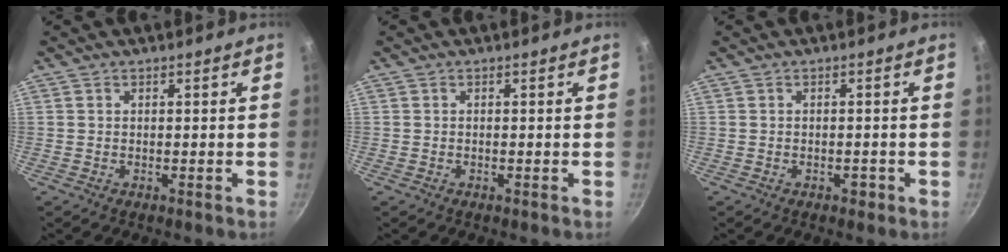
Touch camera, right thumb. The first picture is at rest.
{"total": 0.0}
{"total": 1.5, "force": [-0.7, 1.0, 0.9], "torque": [-0.012, 0.007, -0.006]}